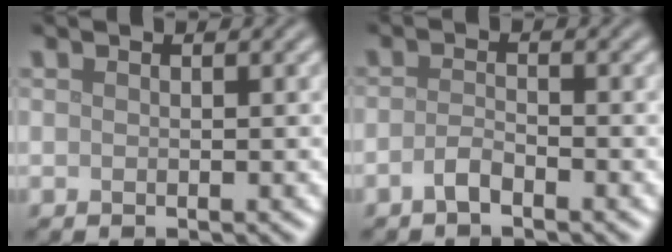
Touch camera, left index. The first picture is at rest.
{"total": 1.6, "force": [-1.1, 0.5, 1.1], "torque": [-0.024, 0.003, -0.025]}